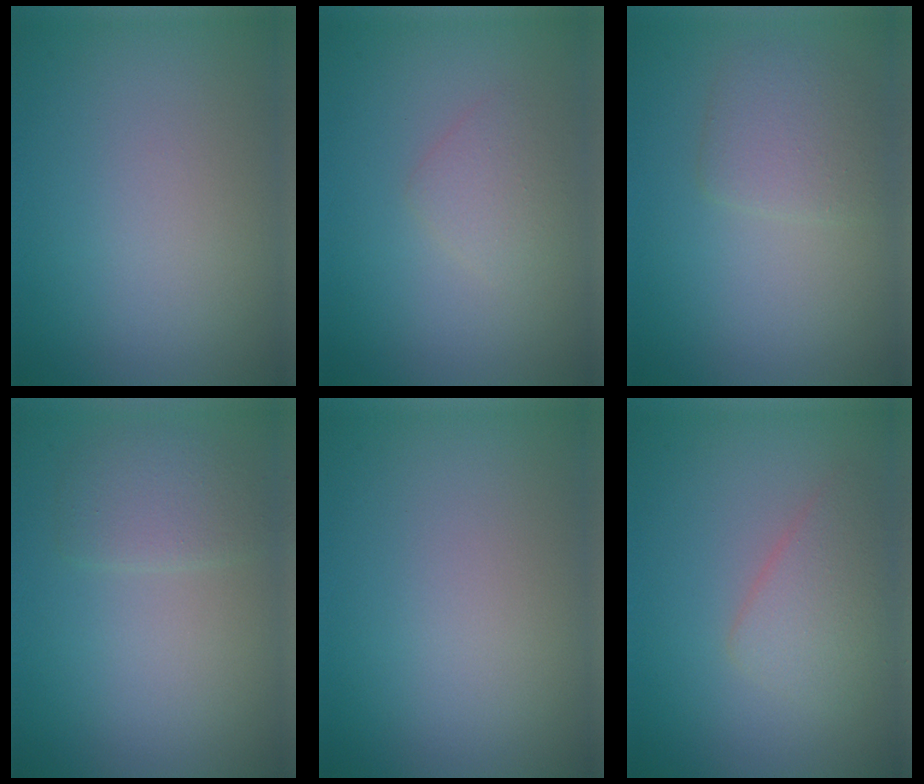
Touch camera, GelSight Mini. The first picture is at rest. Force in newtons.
{"total": 1.6, "press": 1.6, "slide": 0.1}
{"total": 2.6, "press": 2.6, "slide": 0.1}
{"total": 2.3, "press": 2.2, "slide": 0.1}
{"total": 0.0}
{"total": 2.6, "press": 2.6, "slide": 0.1}